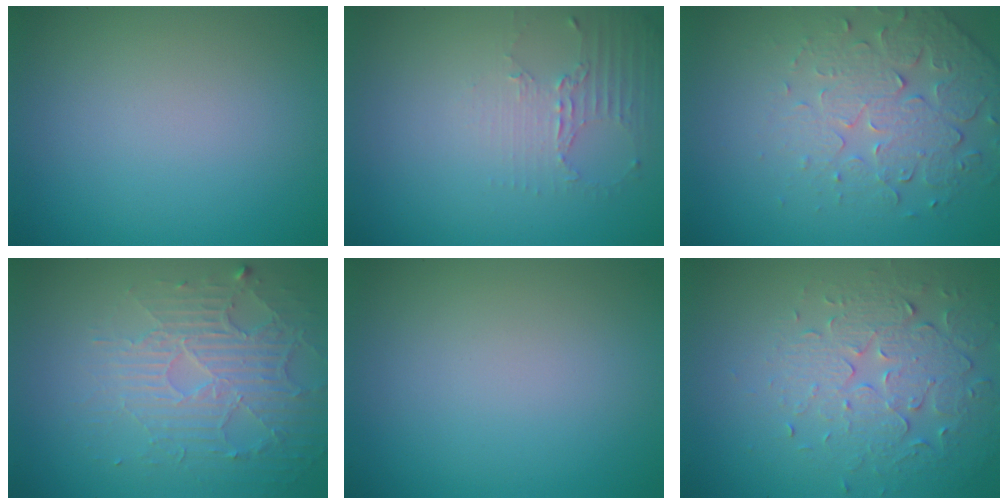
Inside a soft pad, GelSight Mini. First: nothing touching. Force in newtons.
{"total": 2.2, "press": 1.6, "slide": 1.5}
{"total": 5.1, "press": 3.7, "slide": 3.5}
{"total": 4.1, "press": 3.4, "slide": 2.3}
{"total": 0.0}
{"total": 5.2, "press": 3.7, "slide": 3.7}